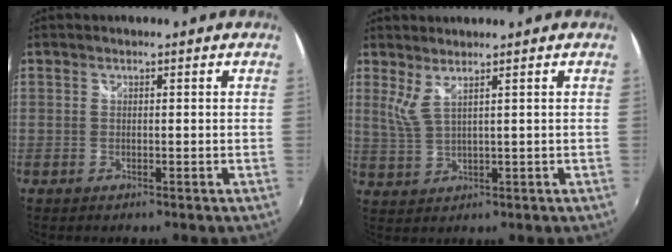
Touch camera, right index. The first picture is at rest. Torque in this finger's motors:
{"motor_torque": [0.00, 0.06, 0.14, 0.06]}